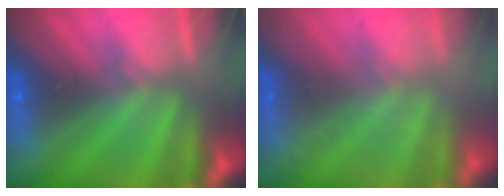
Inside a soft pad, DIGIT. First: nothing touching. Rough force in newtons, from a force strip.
{"total": 1.7}